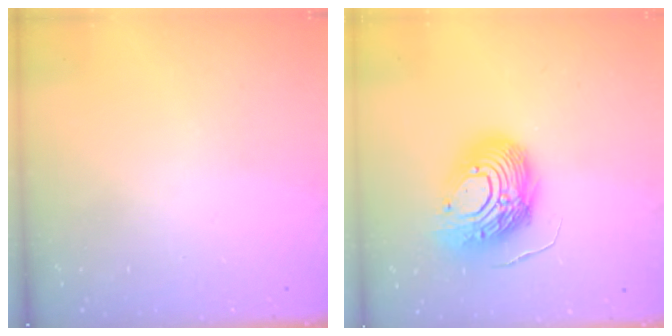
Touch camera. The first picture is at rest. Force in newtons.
{"total": 16.1, "press": 16.1, "slide": 1.4}